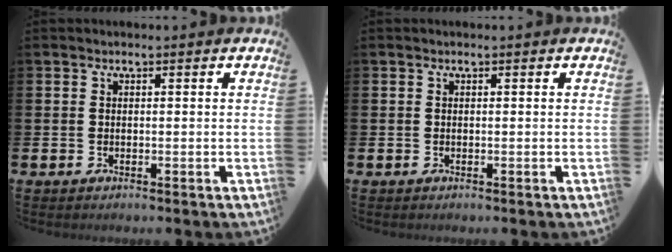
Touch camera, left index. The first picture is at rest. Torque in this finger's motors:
{"motor_torque": [-0.09, 0.09, 0.03, -0.01]}